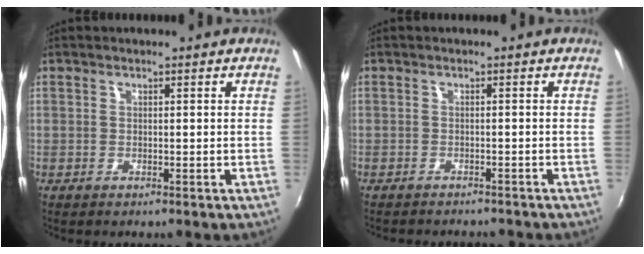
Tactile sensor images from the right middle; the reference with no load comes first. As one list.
[{"total": 4.5, "force": [-4.1, 1.2, 1.3], "torque": [-0.035, -0.012, -0.059]}]